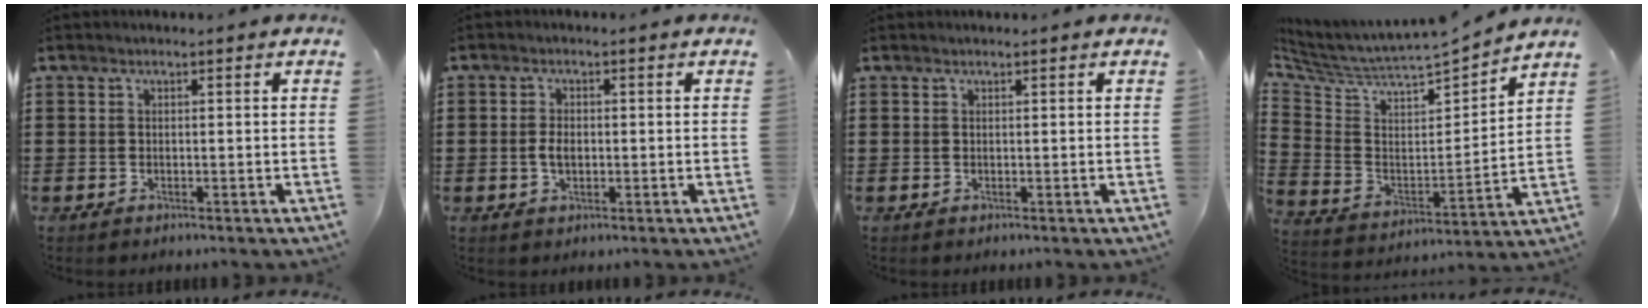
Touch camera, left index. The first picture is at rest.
{"total": 2.4, "force": [-0.3, 1.2, 2.0], "torque": [-0.048, 0.000, -0.009]}
{"total": 0.0}
{"total": 4.4, "force": [4.3, 0.9, 0.6], "torque": [-0.043, -0.053, 0.067]}